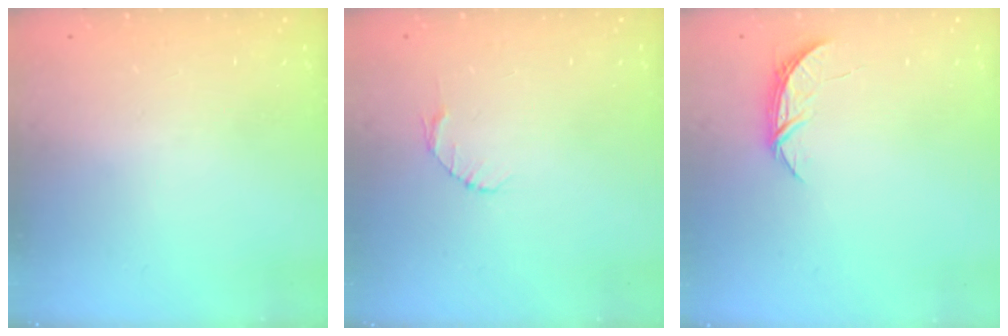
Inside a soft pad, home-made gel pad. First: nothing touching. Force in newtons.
{"total": 2.6, "press": 2.6, "slide": 0.3}
{"total": 5.1, "press": 5.1, "slide": 0.6}